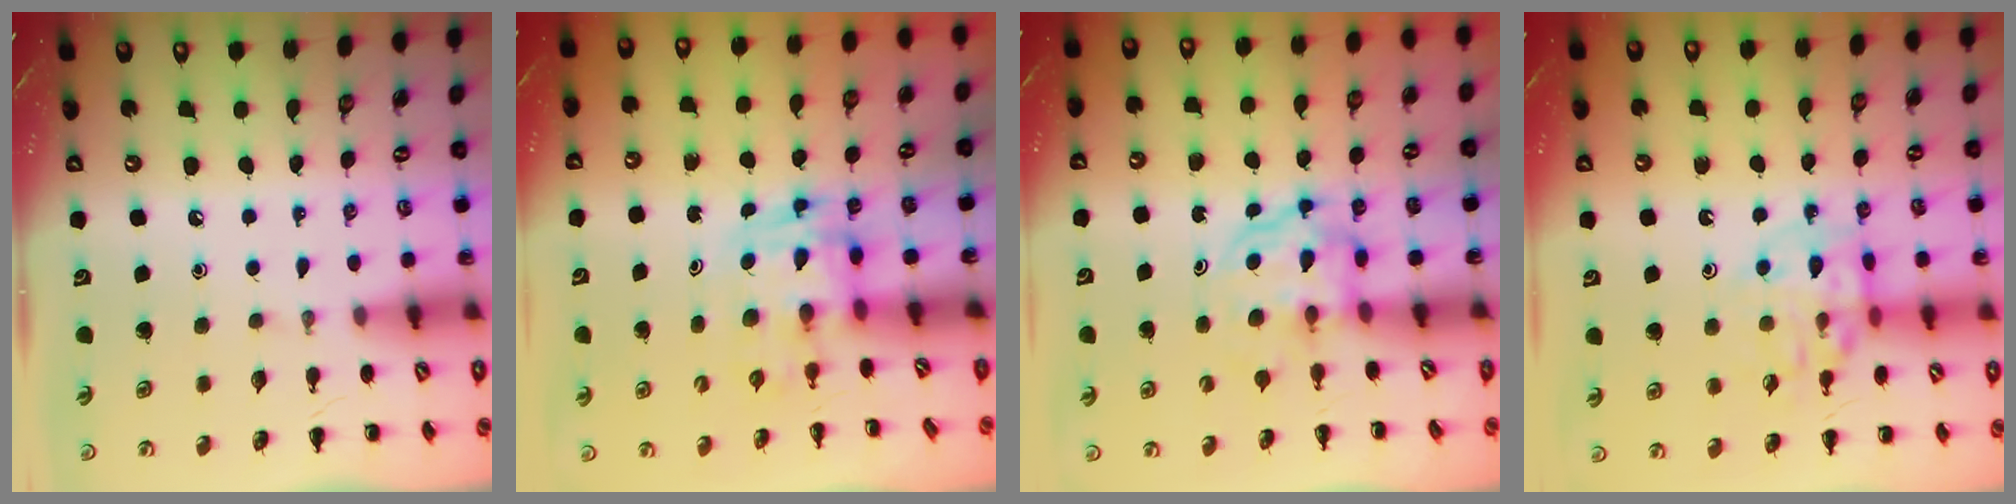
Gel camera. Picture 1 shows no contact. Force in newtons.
{"total": 3.4, "press": 3.4, "slide": 0.6}
{"total": 3.9, "press": 3.9, "slide": 0.2}
{"total": 12.3, "press": 12.2, "slide": 1.3}